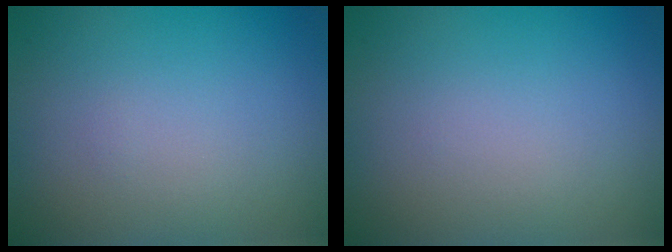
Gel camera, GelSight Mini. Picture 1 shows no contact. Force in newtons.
{"total": 0.0}